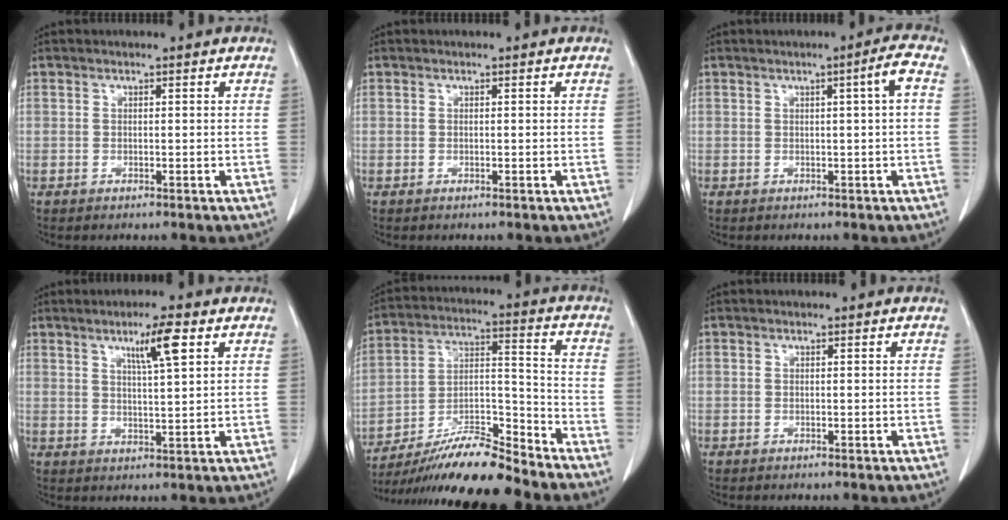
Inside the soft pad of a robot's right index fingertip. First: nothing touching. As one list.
[{"total": 0.0}, {"total": 2.8, "force": [0.4, -0.5, 2.7], "torque": [-0.041, 0.003, 0.008]}, {"total": 6.0, "force": [3.0, 0.1, 5.2], "torque": [-0.086, 0.000, 0.050]}, {"total": 13.8, "force": [-12.4, 0.4, 5.9], "torque": [-0.099, 0.015, -0.222]}, {"total": 0.0}]